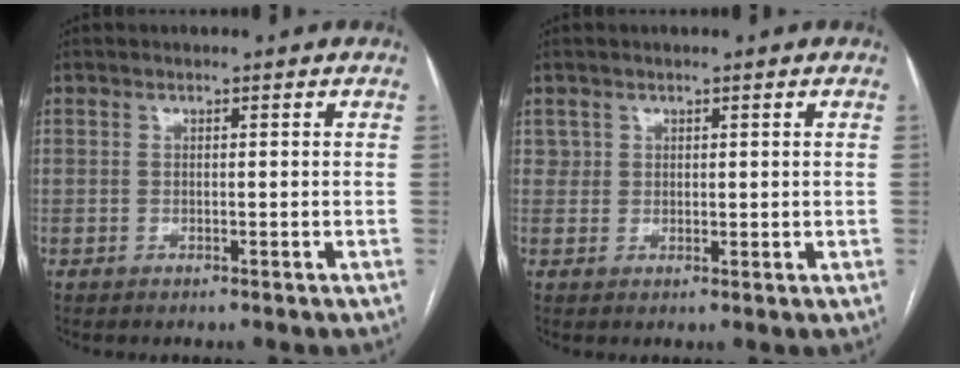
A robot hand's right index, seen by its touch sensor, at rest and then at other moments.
{"total": 1.9, "force": [1.1, 1.5, 0.0], "torque": [0.017, -0.003, 0.013]}